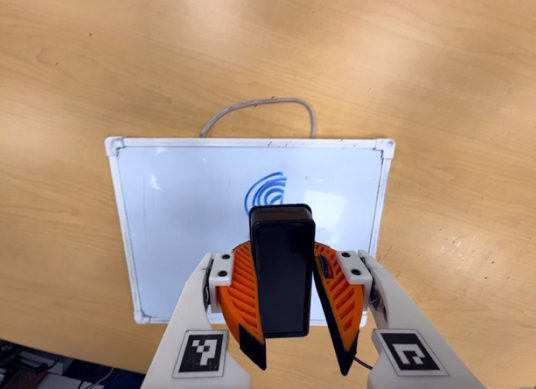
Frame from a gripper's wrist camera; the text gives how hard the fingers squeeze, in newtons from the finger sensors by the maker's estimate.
{"total": 9.0, "left": 9.3, "right": 8.6}